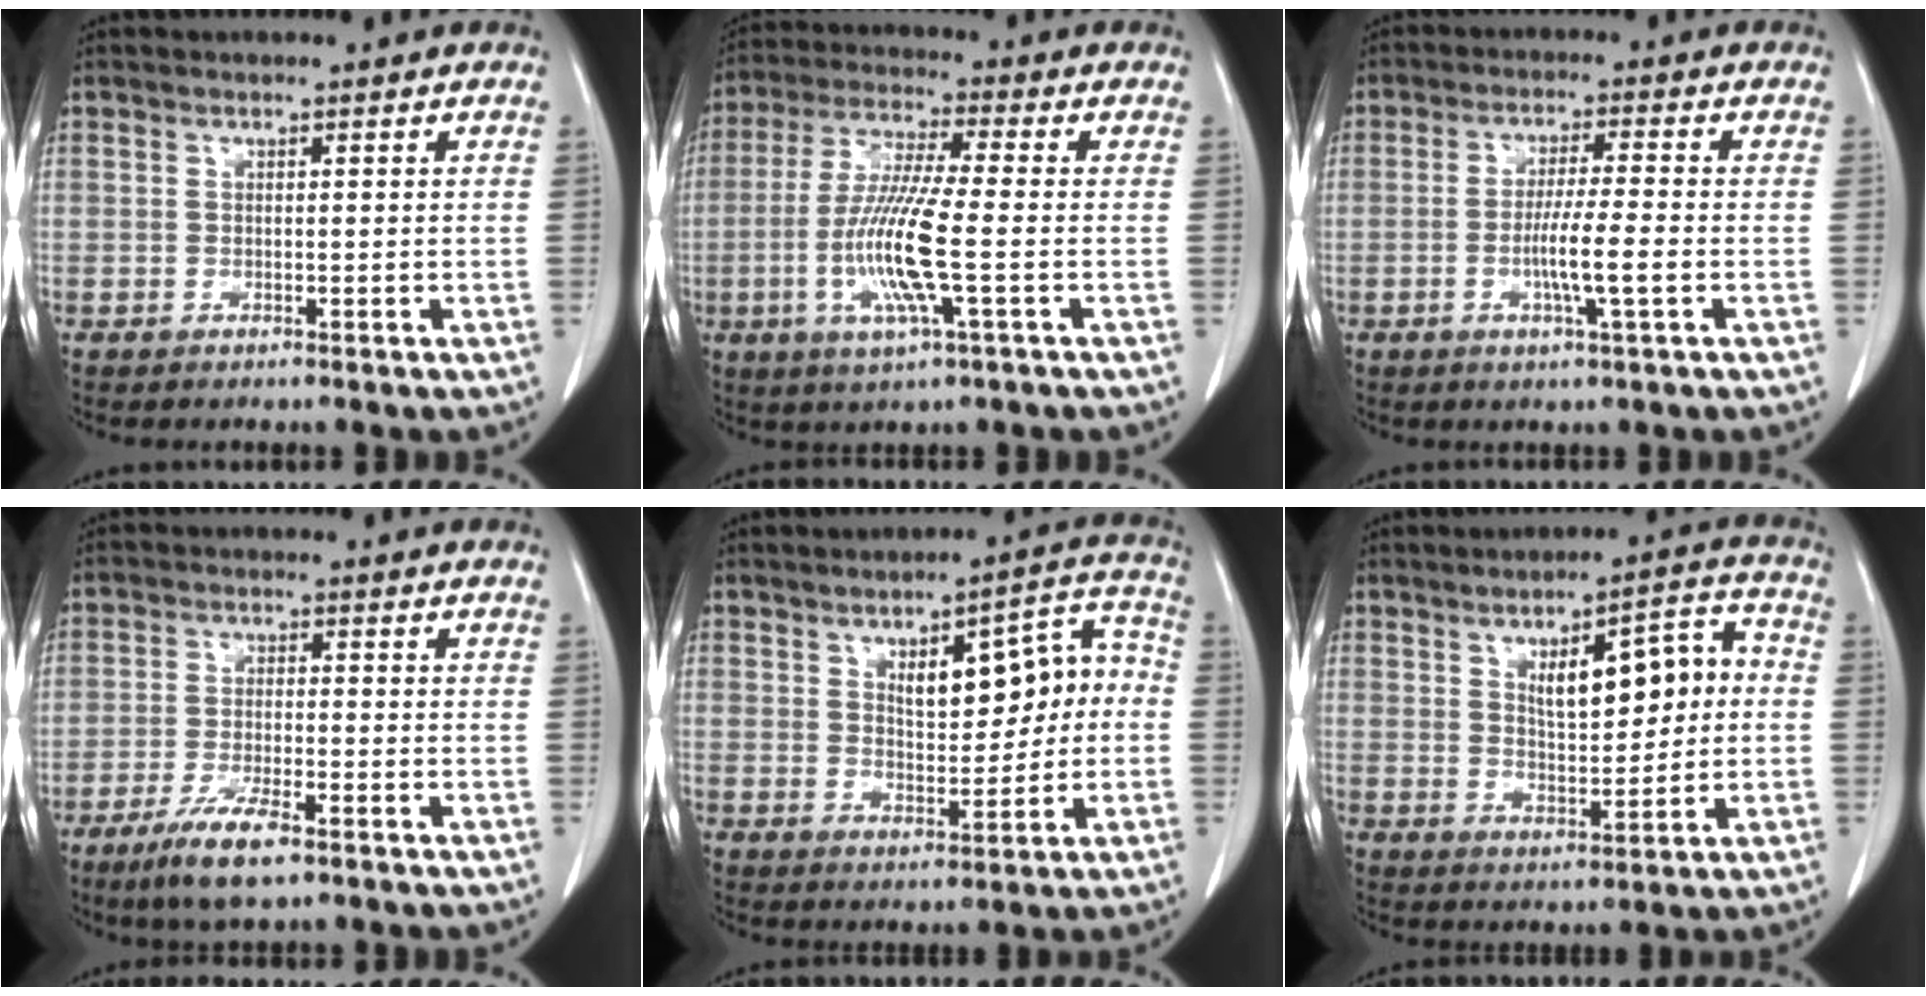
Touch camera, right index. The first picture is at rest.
{"total": 12.0, "force": [-2.6, 0.5, 11.7], "torque": [-0.241, -0.012, -0.057]}
{"total": 6.4, "force": [-1.7, -0.2, 6.2], "torque": [-0.111, -0.008, -0.031]}
{"total": 6.9, "force": [-4.6, 1.1, 5.1], "torque": [-0.102, -0.013, -0.081]}
{"total": 10.7, "force": [1.2, 4.3, 9.7], "torque": [-0.125, 0.038, 0.024]}
{"total": 10.6, "force": [1.7, 3.6, 9.9], "torque": [-0.140, 0.029, 0.031]}